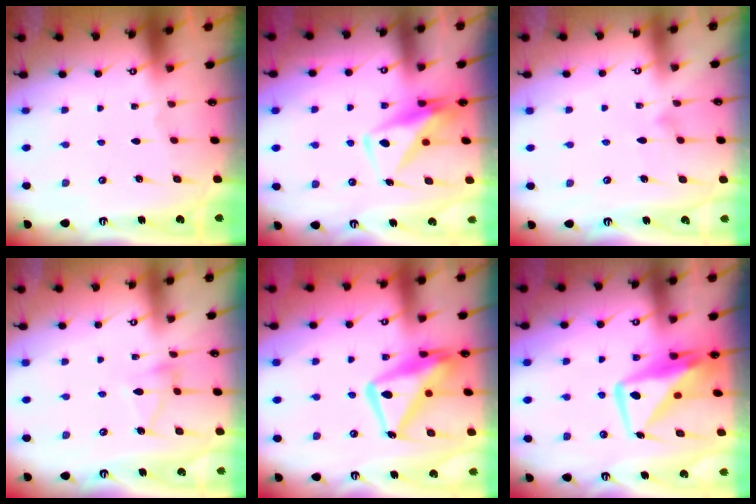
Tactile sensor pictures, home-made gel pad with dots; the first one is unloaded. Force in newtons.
{"total": 10.0, "press": 10.0, "slide": 1.2}
{"total": 7.7, "press": 7.7, "slide": 0.2}
{"total": 5.9, "press": 5.9, "slide": 0.5}
{"total": 17.5, "press": 17.4, "slide": 1.6}
{"total": 11.8, "press": 11.7, "slide": 0.9}